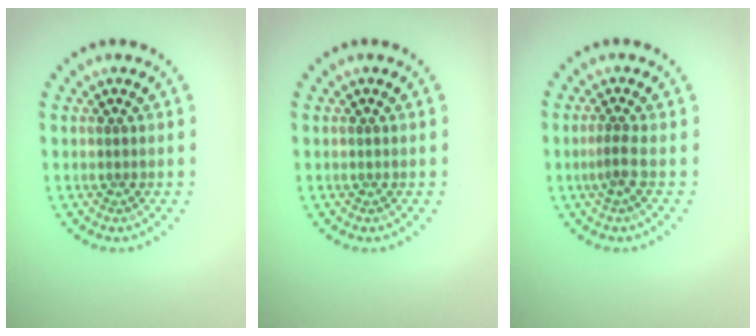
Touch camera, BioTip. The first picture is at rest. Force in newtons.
{"total": 0.0}
{"total": 1.4, "press": 1.0, "slide": 1.0}